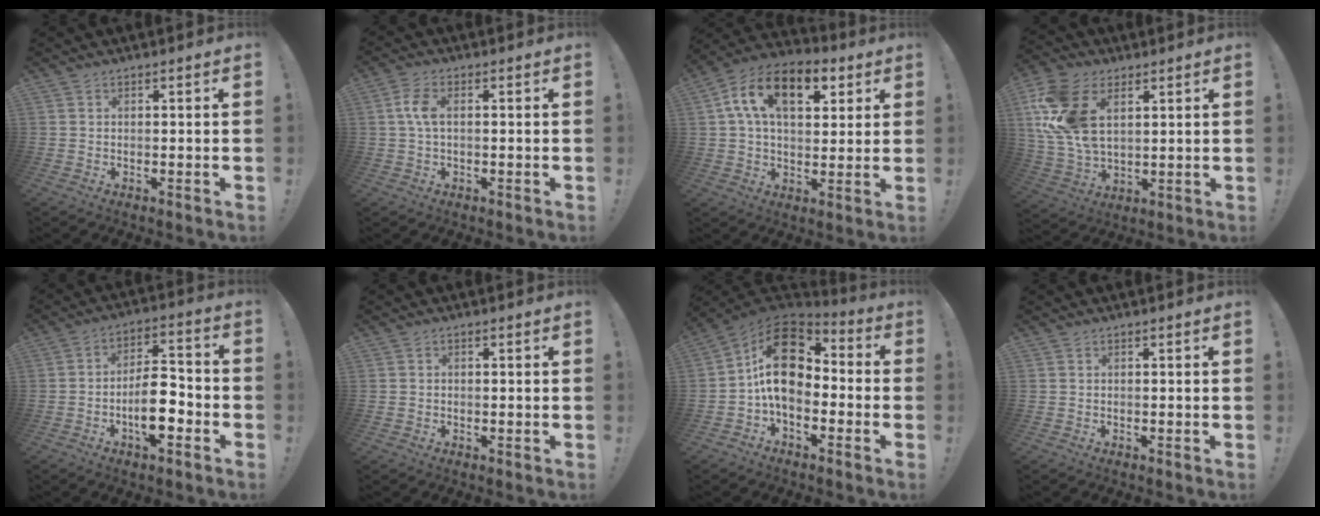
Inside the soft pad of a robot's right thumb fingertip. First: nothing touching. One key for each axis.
{"total": 5.6, "fx": 0.5, "fy": 3.0, "fz": 4.7, "tx": -0.085, "ty": 0.007, "tz": 0.008}
{"total": 16.7, "fx": 6.4, "fy": 9.7, "fz": 12.0, "tx": -0.199, "ty": -0.013, "tz": 0.109}
{"total": 17.8, "fx": 6.4, "fy": 11.2, "fz": 12.3, "tx": -0.263, "ty": -0.018, "tz": 0.120}
{"total": 11.9, "fx": -4.5, "fy": 5.1, "fz": 9.8, "tx": -0.168, "ty": 0.017, "tz": -0.078}
{"total": 0.8, "fx": -0.2, "fy": 0.7, "fz": 0.2, "tx": -0.002, "ty": 0.002, "tz": -0.003}
{"total": 17.2, "fx": 2.0, "fy": 11.1, "fz": 13.0, "tx": -0.218, "ty": 0.002, "tz": 0.040}
{"total": 0.0}